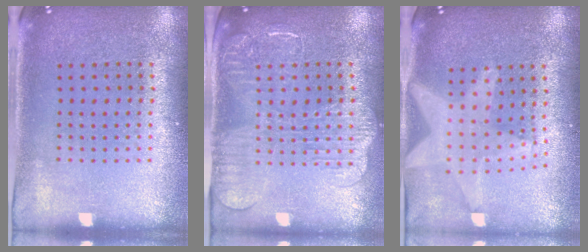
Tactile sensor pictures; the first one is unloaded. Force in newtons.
{"total": 2.2, "press": 2.0, "slide": 0.9}
{"total": 1.9, "press": 1.6, "slide": 0.8}